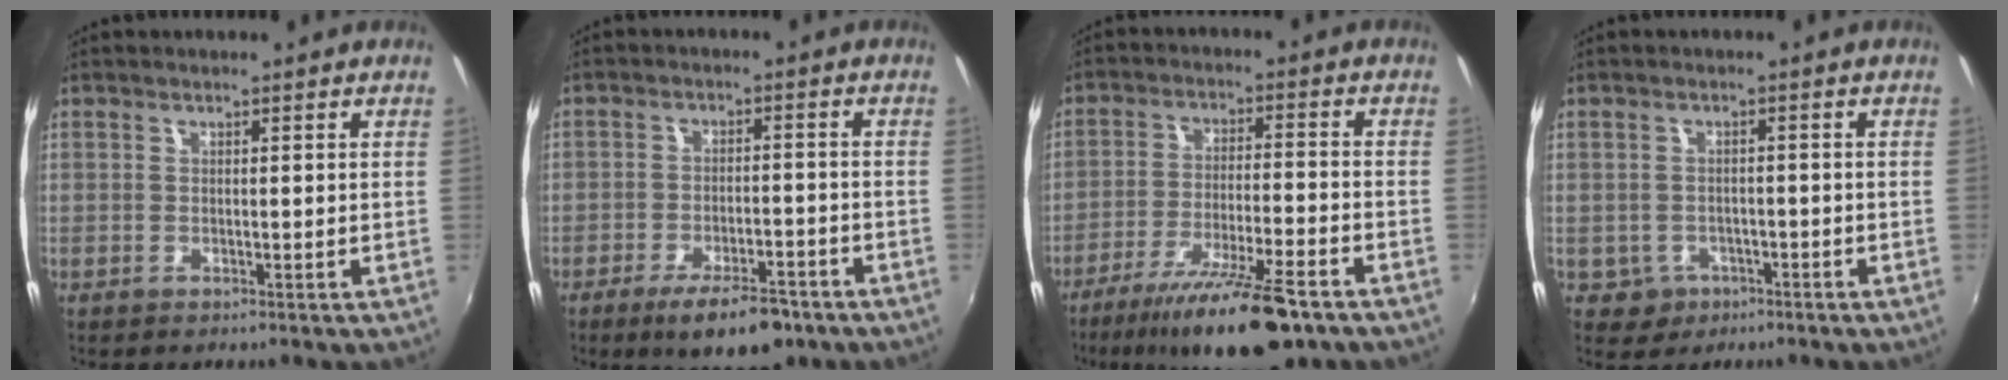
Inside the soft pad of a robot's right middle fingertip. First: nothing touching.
{"total": 9.7, "force": [-6.8, 3.6, 5.9], "torque": [-0.110, -0.002, -0.098]}
{"total": 15.7, "force": [-11.7, 2.6, 10.2], "torque": [-0.191, -0.025, -0.189]}
{"total": 4.4, "force": [-2.0, 3.8, 1.0], "torque": [-0.032, 0.004, -0.022]}